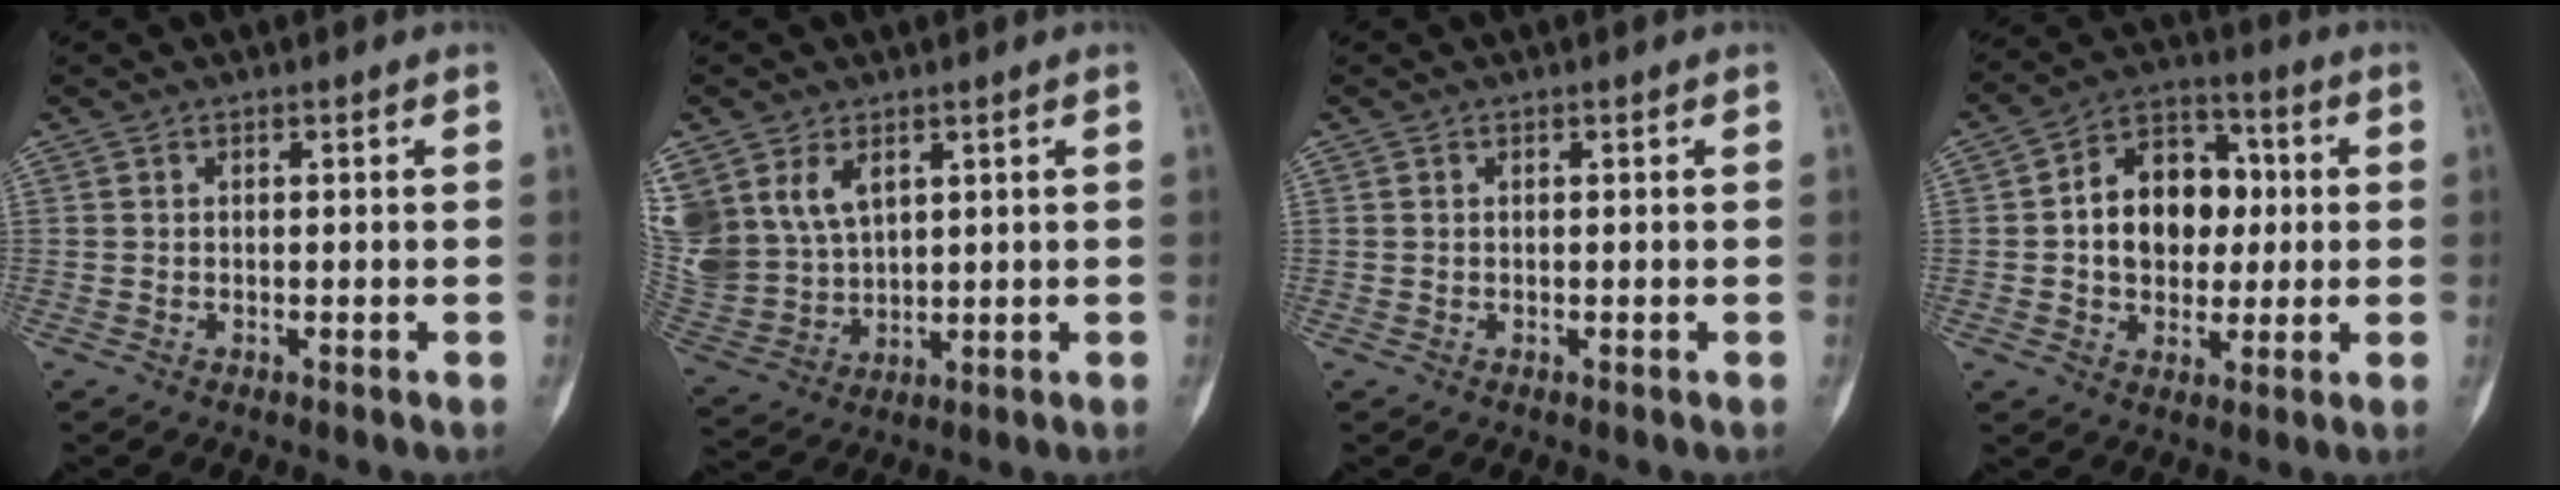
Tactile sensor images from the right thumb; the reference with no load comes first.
{"total": 16.8, "force": [6.7, 12.4, 9.2], "torque": [-0.223, 0.004, 0.158]}
{"total": 0.0}
{"total": 14.0, "force": [0.8, 10.3, 9.4], "torque": [-0.105, 0.023, 0.008]}